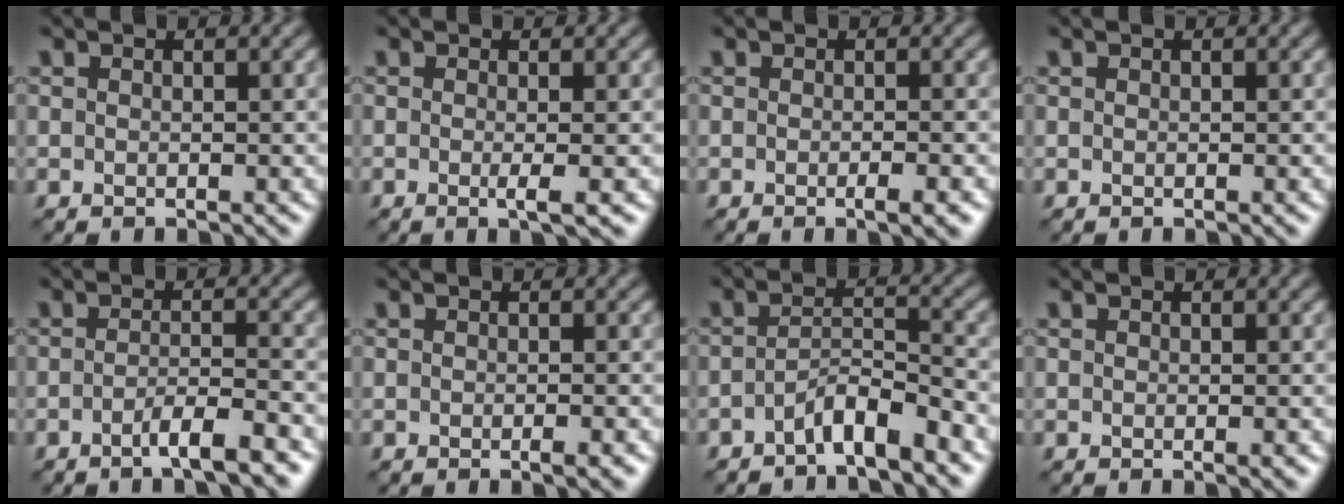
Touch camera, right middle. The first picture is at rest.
{"total": 1.9, "force": [-0.3, 0.4, 1.8], "torque": [-0.027, -0.007, -0.008]}
{"total": 2.0, "force": [-0.7, 0.4, 1.8], "torque": [-0.019, -0.001, -0.011]}
{"total": 0.0}
{"total": 3.6, "force": [-2.1, 0.6, 2.9], "torque": [-0.044, 0.005, -0.044]}
{"total": 1.4, "force": [-0.5, 0.2, 1.2], "torque": [-0.014, -0.002, -0.009]}
{"total": 3.6, "force": [-2.5, 0.7, 2.5], "torque": [-0.043, 0.009, -0.051]}
{"total": 0.7, "force": [-0.2, 0.1, 0.7], "torque": [-0.007, -0.003, -0.002]}